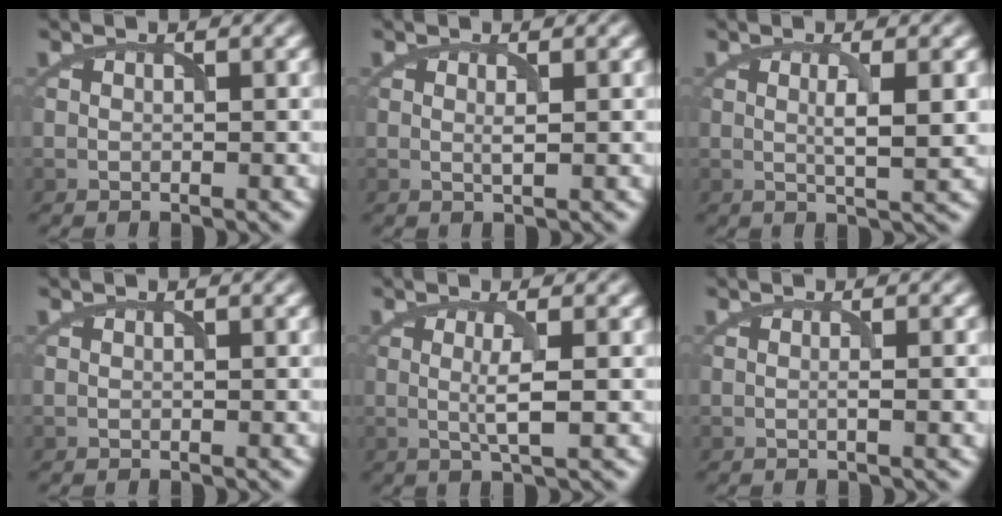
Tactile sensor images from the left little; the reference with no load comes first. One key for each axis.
{"total": 0.6, "fx": 0.1, "fy": 0.0, "fz": 0.6, "tx": -0.011, "ty": -0.002, "tz": 0.002}
{"total": 2.8, "fx": 0.3, "fy": 0.5, "fz": 2.7, "tx": -0.040, "ty": -0.003, "tz": 0.008}
{"total": 0.0}
{"total": 2.3, "fx": -0.1, "fy": 0.3, "fz": 2.2, "tx": -0.038, "ty": -0.002, "tz": 0.001}
{"total": 1.6, "fx": 0.0, "fy": 0.5, "fz": 1.5, "tx": -0.014, "ty": -0.003, "tz": -0.006}